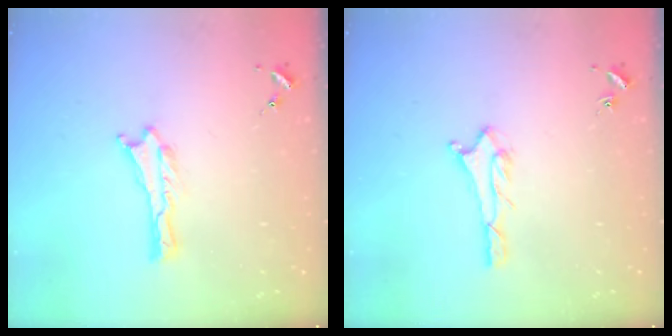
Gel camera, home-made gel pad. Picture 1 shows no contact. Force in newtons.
{"total": 1.6, "press": 1.6, "slide": 0.1}